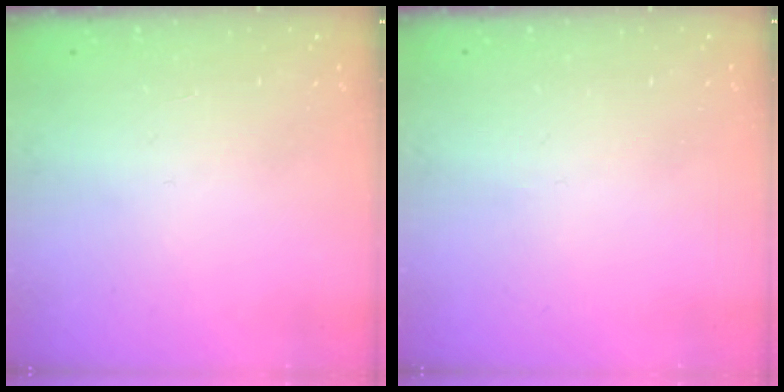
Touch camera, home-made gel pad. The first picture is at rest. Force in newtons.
{"total": 0.0}